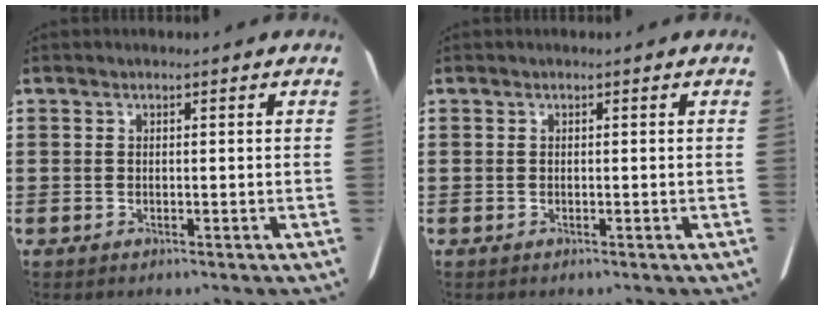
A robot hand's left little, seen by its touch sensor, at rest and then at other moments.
{"total": 0.0}